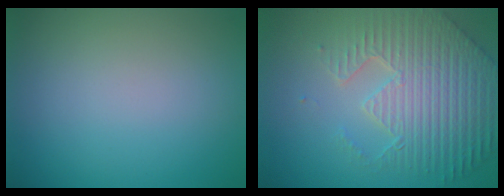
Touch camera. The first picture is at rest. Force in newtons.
{"total": 7.4, "press": 5.6, "slide": 4.8}